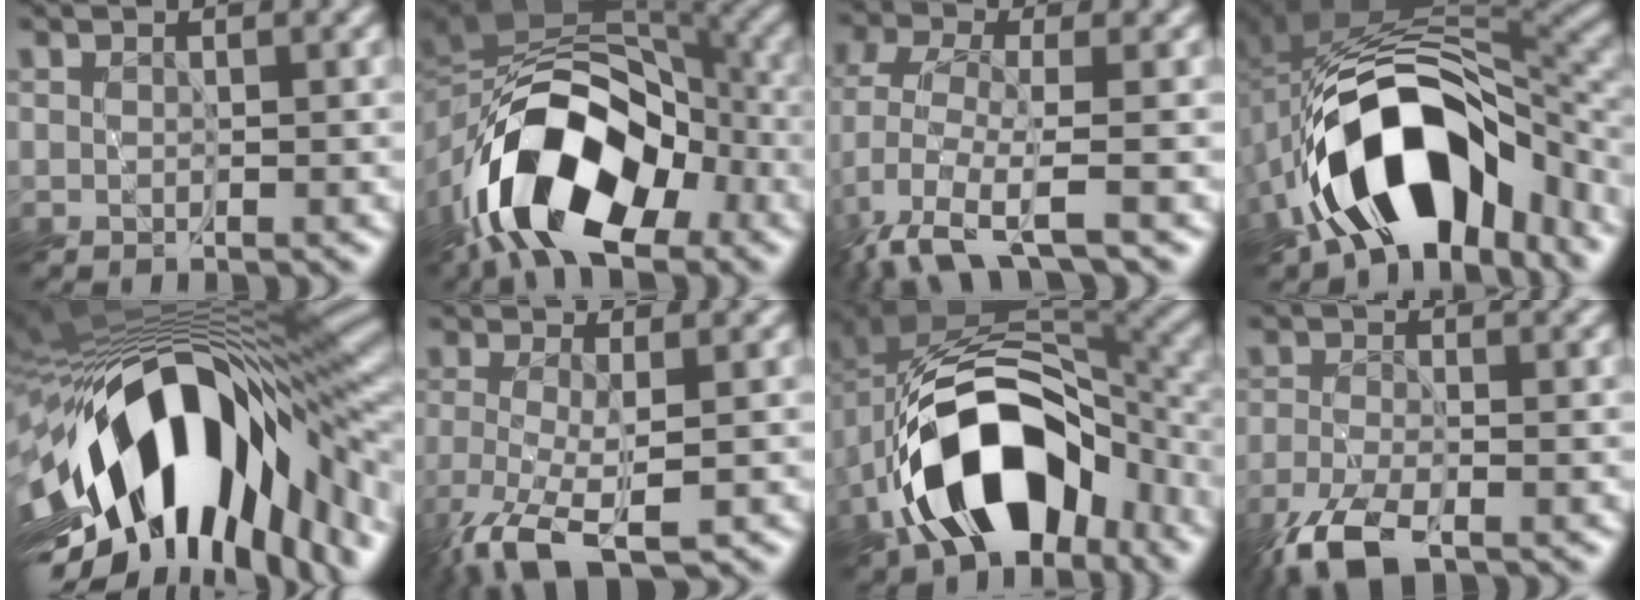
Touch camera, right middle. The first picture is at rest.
{"total": 14.5, "force": [-7.5, 7.7, 9.7], "torque": [-0.153, 0.002, -0.144]}
{"total": 5.2, "force": [-3.3, 1.0, 3.9], "torque": [-0.088, -0.010, -0.078]}
{"total": 14.6, "force": [-6.9, 7.8, 10.1], "torque": [-0.143, 0.007, -0.113]}
{"total": 17.0, "force": [-5.4, 7.8, 14.1], "torque": [-0.216, -0.023, -0.082]}
{"total": 4.9, "force": [-2.8, 0.9, 4.0], "torque": [-0.087, -0.015, -0.055]}
{"total": 14.5, "force": [-5.8, 8.9, 10.0], "torque": [-0.151, 0.009, -0.107]}
{"total": 5.3, "force": [-3.9, 1.5, 3.3], "torque": [-0.071, -0.015, -0.082]}